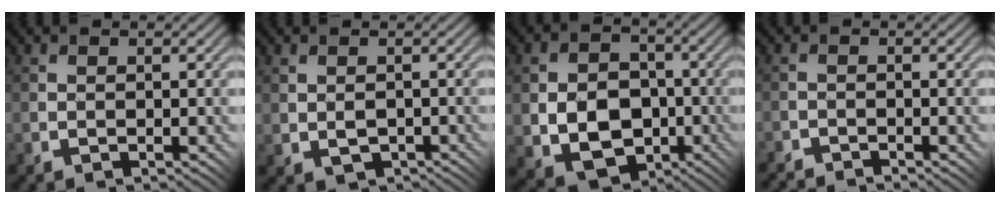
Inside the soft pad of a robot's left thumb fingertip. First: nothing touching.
{"total": 2.1, "force": [-0.2, 1.4, 1.6], "torque": [-0.035, -0.005, -0.001]}
{"total": 10.6, "force": [-2.8, 7.9, 6.4], "torque": [-0.132, -0.023, -0.053]}
{"total": 2.5, "force": [-2.4, 0.2, -0.3], "torque": [0.007, 0.009, -0.047]}